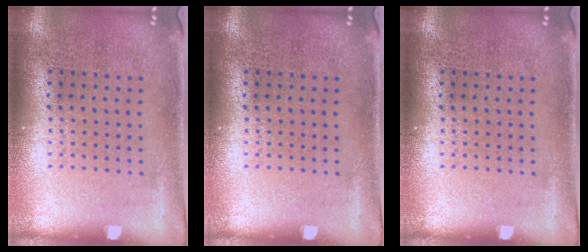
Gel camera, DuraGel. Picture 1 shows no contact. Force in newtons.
{"total": 0.0}
{"total": 0.0}